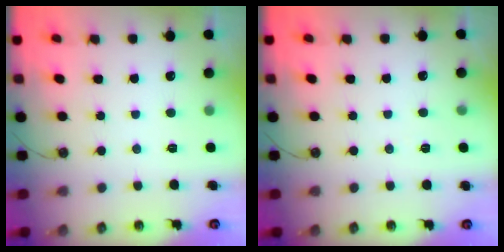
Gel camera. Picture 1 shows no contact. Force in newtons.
{"total": 3.7, "press": 1.6, "slide": 3.3}